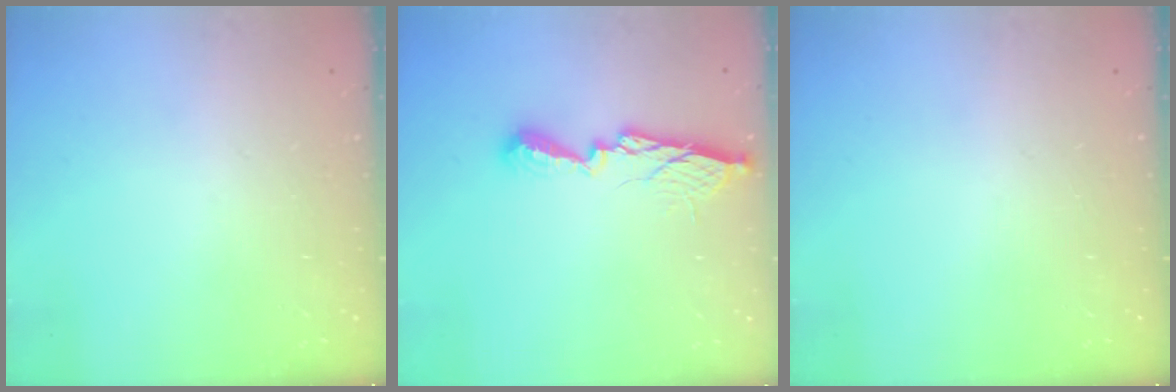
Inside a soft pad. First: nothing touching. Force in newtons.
{"total": 11.0, "press": 11.0, "slide": 0.4}
{"total": 0.0}